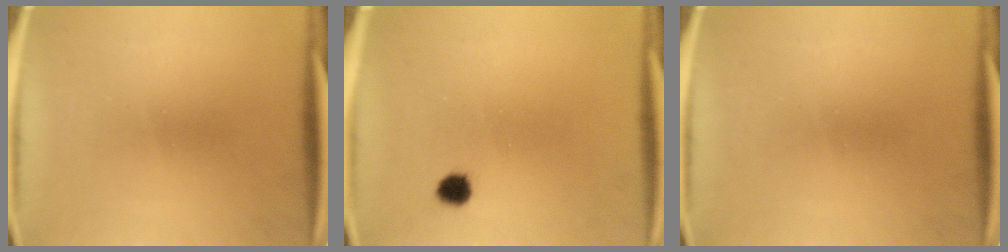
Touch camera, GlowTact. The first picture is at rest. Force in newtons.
{"total": 2.5}
{"total": 0.0}